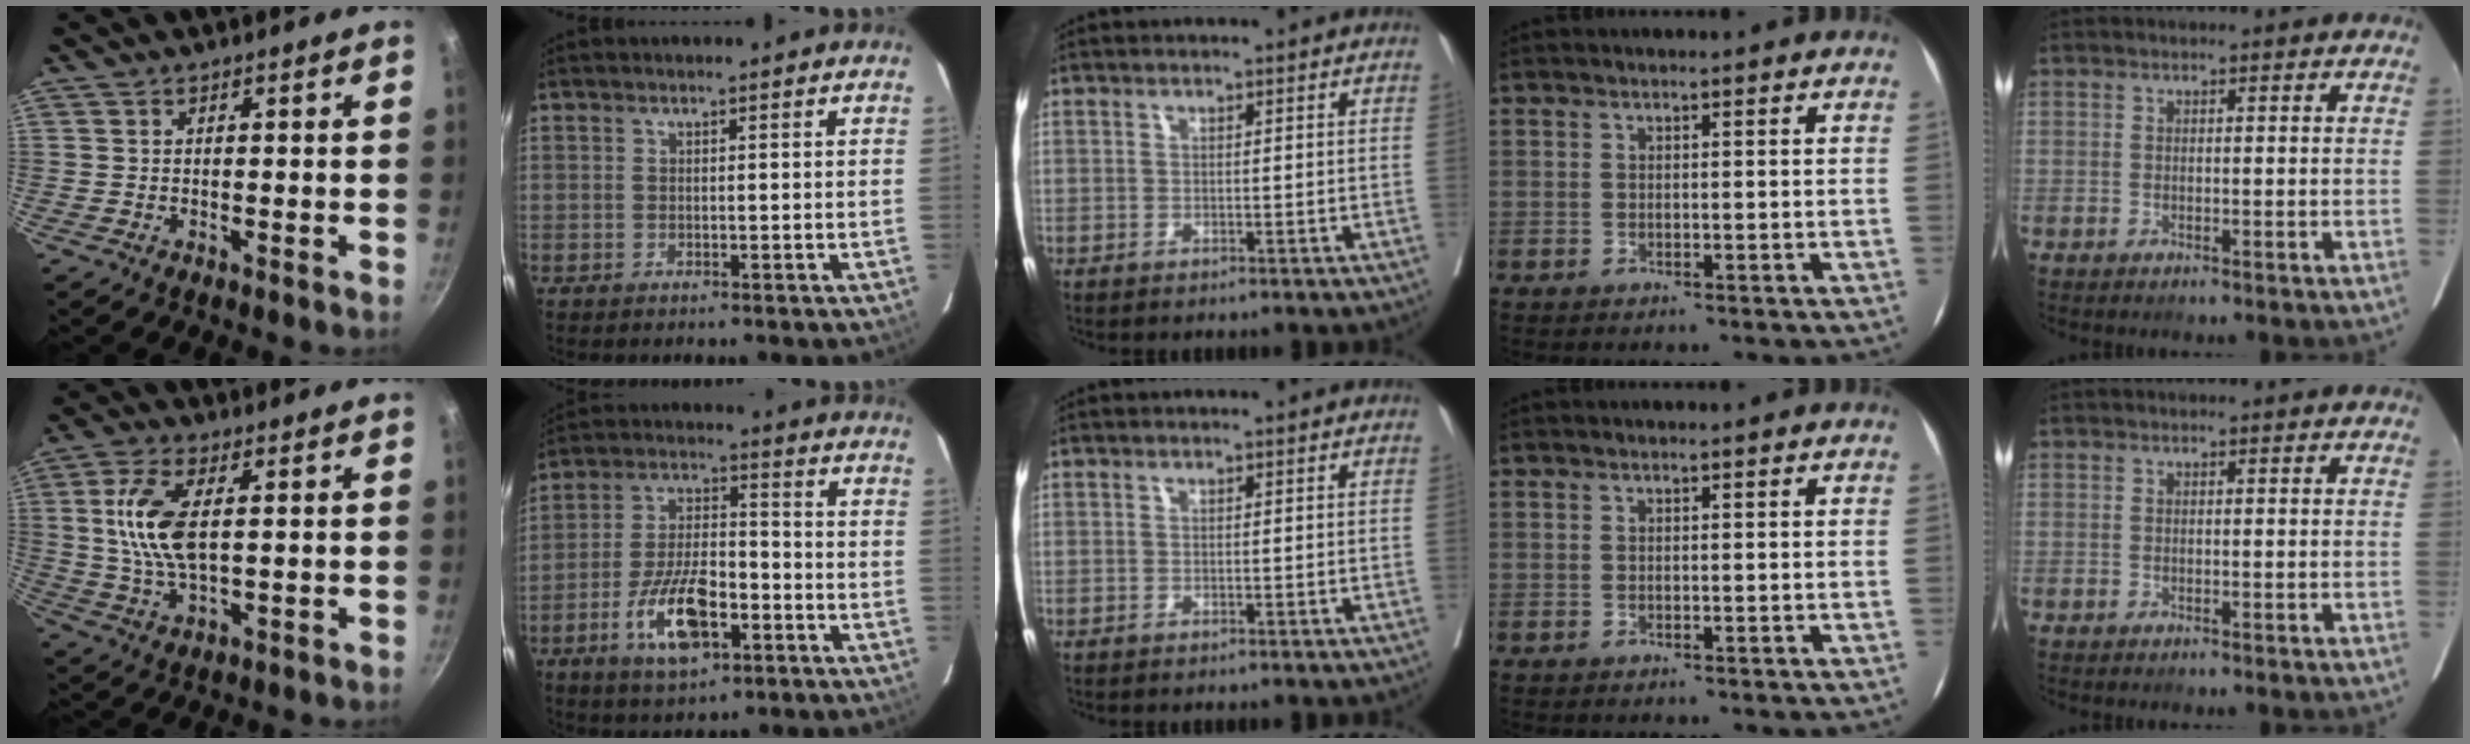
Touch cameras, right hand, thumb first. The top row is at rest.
{"thumb": {"total": 11.5, "force": [1.7, 5.3, 10.1], "torque": [-0.213, -0.002, 0.035]}, "index": {"total": 11.9, "force": [-5.1, 4.5, 9.8], "torque": [-0.193, 0.002, -0.088]}}